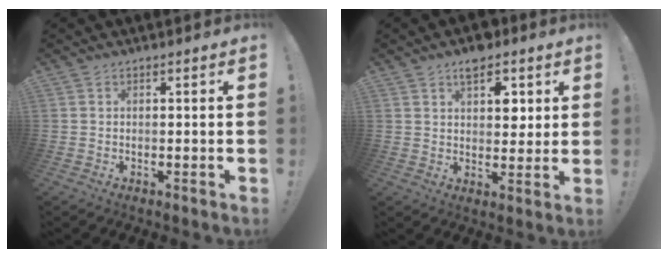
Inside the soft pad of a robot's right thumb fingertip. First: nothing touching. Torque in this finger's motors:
{"motor_torque": [1.11, 1.11, 0.13, 0.02, 0.00]}